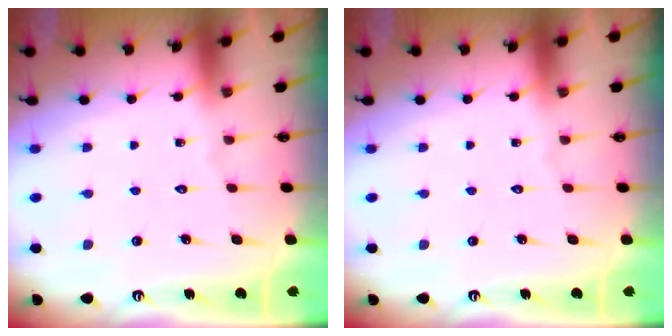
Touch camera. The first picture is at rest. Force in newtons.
{"total": 0.0}